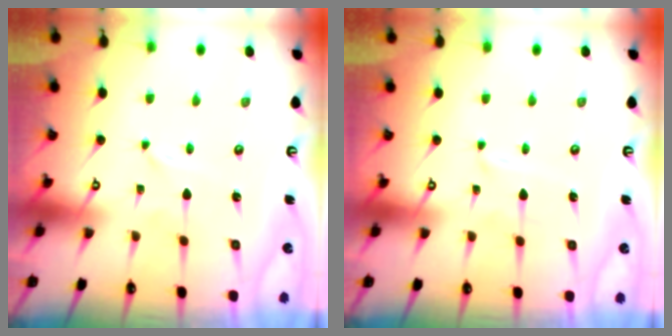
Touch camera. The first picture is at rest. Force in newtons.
{"total": 1.6, "press": 1.6, "slide": 0.2}